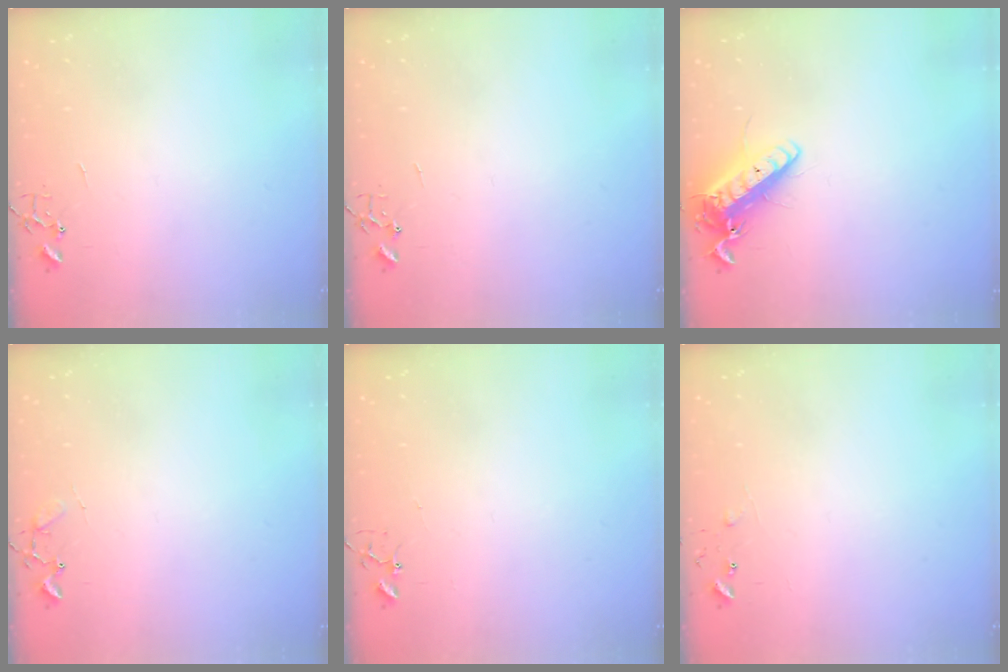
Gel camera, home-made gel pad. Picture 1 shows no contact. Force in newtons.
{"total": 0.0}
{"total": 14.5, "press": 14.3, "slide": 2.0}
{"total": 8.0, "press": 8.0, "slide": 0.4}
{"total": 2.9, "press": 2.9, "slide": 0.2}
{"total": 6.2, "press": 6.2, "slide": 0.5}